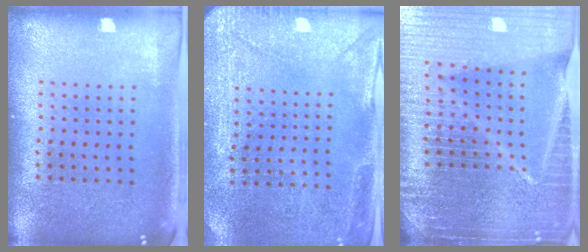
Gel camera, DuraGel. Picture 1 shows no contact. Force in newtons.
{"total": 2.9, "press": 2.8, "slide": 0.7}
{"total": 7.1, "press": 6.1, "slide": 3.7}